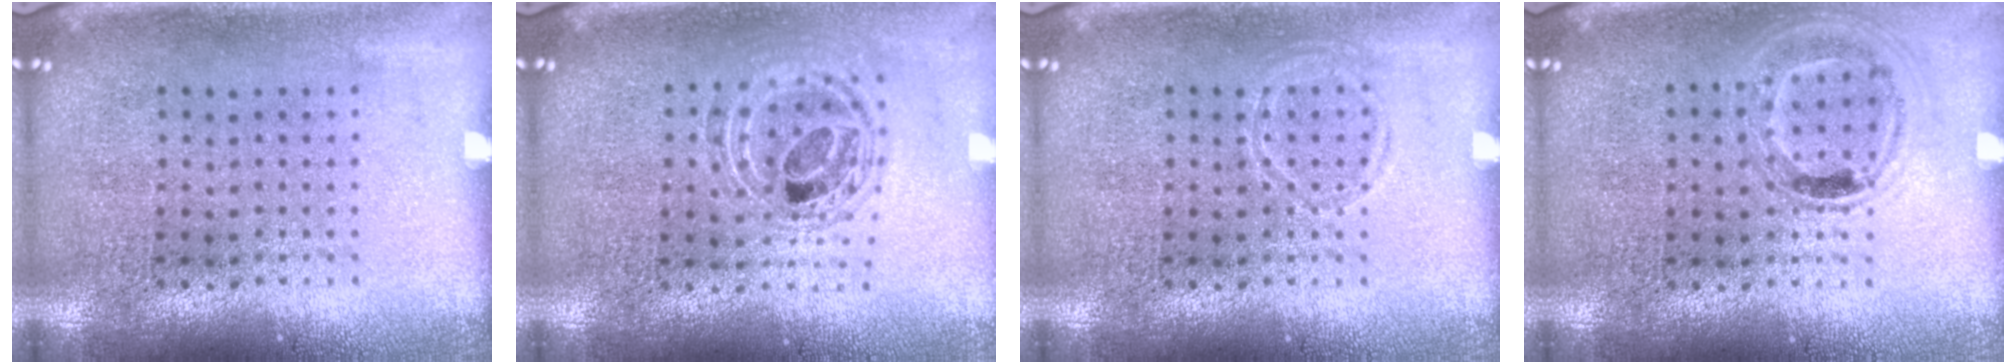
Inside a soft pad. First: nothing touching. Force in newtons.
{"total": 0.9, "press": 0.8, "slide": 0.2}
{"total": 0.8, "press": 0.8, "slide": 0.1}
{"total": 1.0, "press": 0.9, "slide": 0.4}